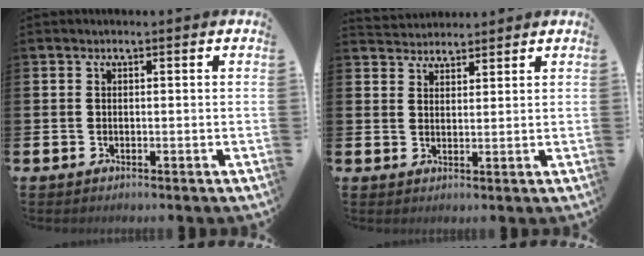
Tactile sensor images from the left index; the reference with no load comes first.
{"total": 3.1, "force": [3.0, 0.7, -0.3], "torque": [-0.004, -0.009, 0.056]}